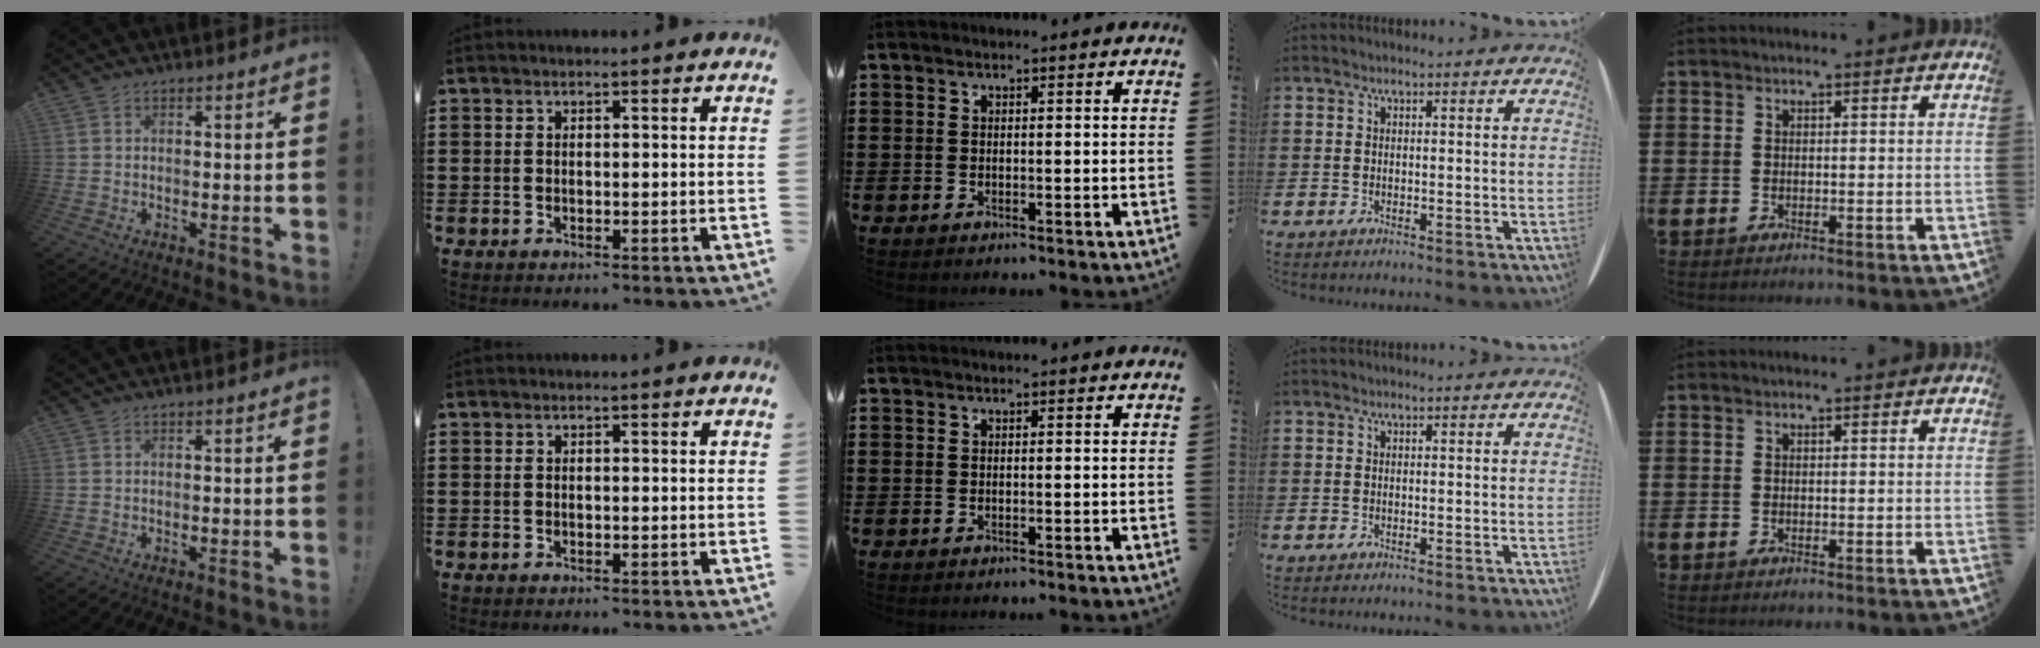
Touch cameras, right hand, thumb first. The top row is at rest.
{}